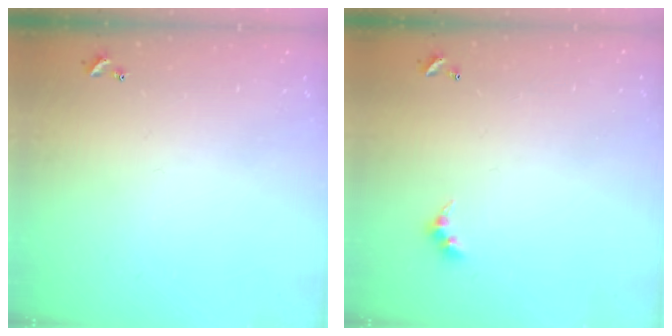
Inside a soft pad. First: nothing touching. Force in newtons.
{"total": 3.0, "press": 2.9, "slide": 0.5}